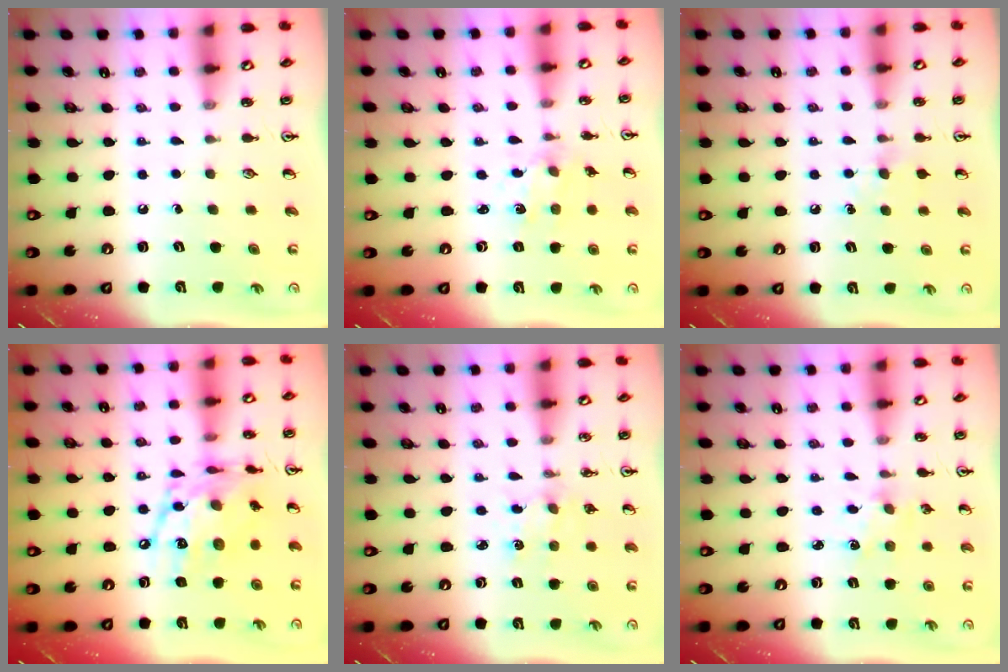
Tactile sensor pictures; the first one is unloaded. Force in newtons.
{"total": 1.3, "press": 1.3, "slide": 0.3}
{"total": 5.3, "press": 5.2, "slide": 0.8}
{"total": 14.8, "press": 14.7, "slide": 1.2}
{"total": 2.8, "press": 2.8, "slide": 0.4}
{"total": 1.8, "press": 1.7, "slide": 0.3}